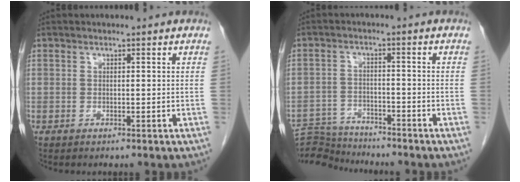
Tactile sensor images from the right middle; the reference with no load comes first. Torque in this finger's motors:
{"motor_torque": [-0.24, 0.04, -0.23, -0.08]}